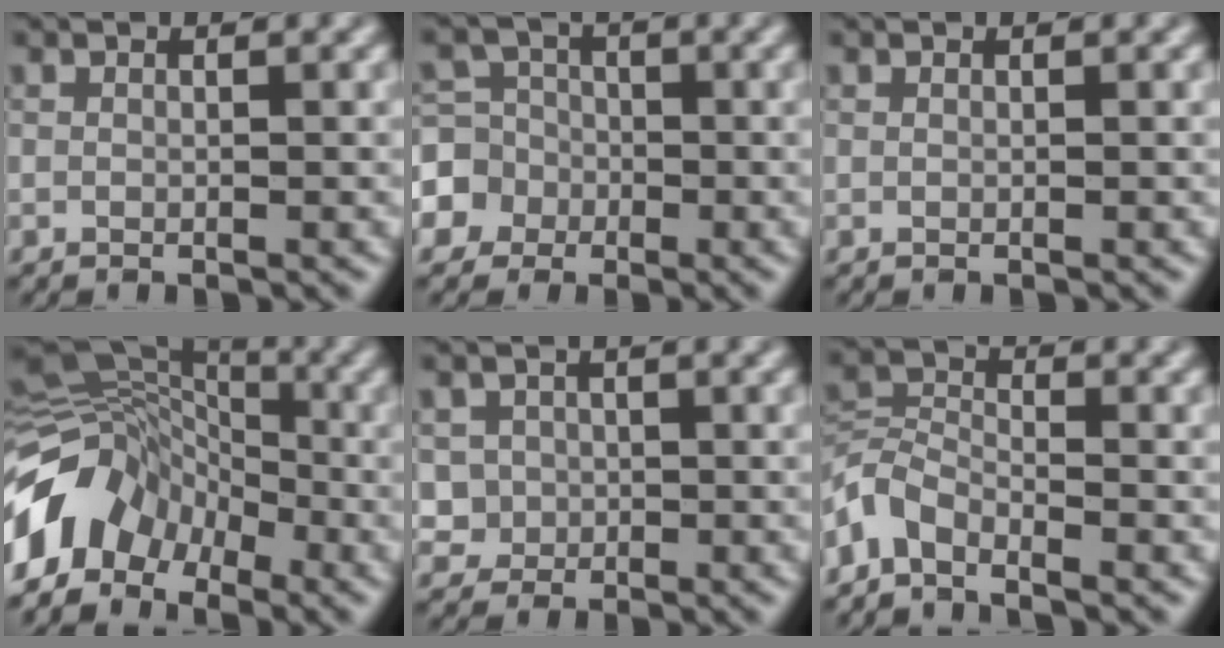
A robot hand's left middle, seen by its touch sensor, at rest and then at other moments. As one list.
[{"total": 6.2, "force": [-1.7, 5.9, 1.0], "torque": [-0.015, 0.014, -0.062]}, {"total": 0.0}, {"total": 9.0, "force": [-4.6, 6.0, 4.8], "torque": [-0.089, 0.000, -0.108]}, {"total": 2.7, "force": [-0.1, 2.7, 0.3], "torque": [0.004, 0.008, 0.005]}, {"total": 3.3, "force": [-2.7, 1.5, 1.3], "torque": [-0.028, 0.002, -0.069]}]